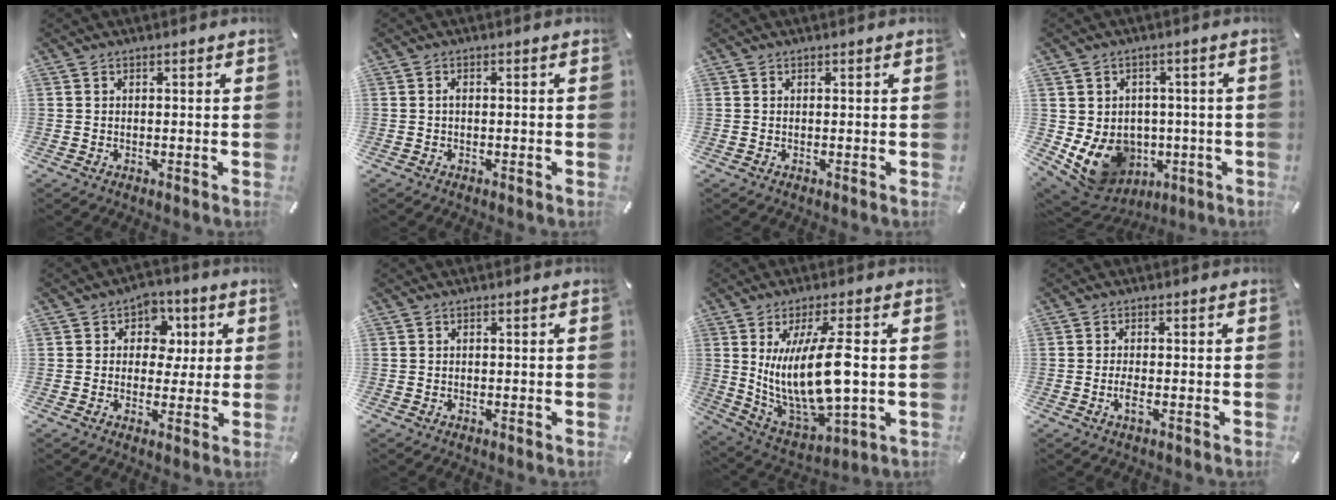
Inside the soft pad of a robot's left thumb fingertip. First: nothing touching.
{"total": 1.0, "force": [-0.2, 0.4, 0.9], "torque": [-0.017, 0.002, -0.005]}
{"total": 0.0}
{"total": 10.5, "force": [-1.7, 9.5, 4.2], "torque": [-0.092, -0.005, -0.020]}
{"total": 7.6, "force": [1.3, 6.7, 3.5], "torque": [-0.030, -0.002, 0.013]}
{"total": 0.0}
{"total": 17.1, "force": [1.9, 5.7, 16.0], "torque": [-0.326, -0.025, 0.024]}
{"total": 2.4, "force": [-0.6, 0.6, 2.2], "torque": [-0.053, -0.005, -0.015]}